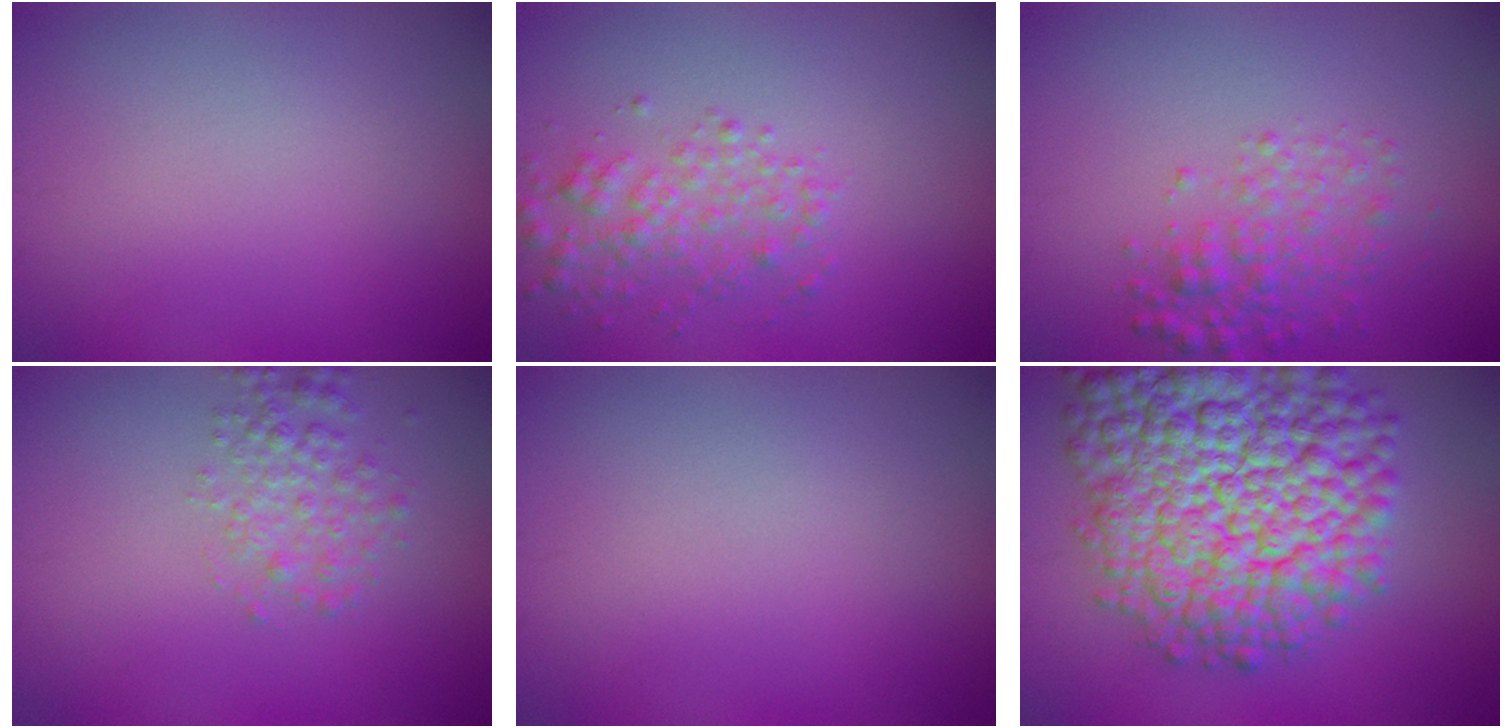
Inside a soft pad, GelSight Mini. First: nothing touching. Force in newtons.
{"total": 2.6, "press": 2.6, "slide": 0.0}
{"total": 2.8, "press": 2.8, "slide": 0.1}
{"total": 2.3, "press": 2.3, "slide": 0.1}
{"total": 0.0}
{"total": 14.4, "press": 14.4, "slide": 0.6}